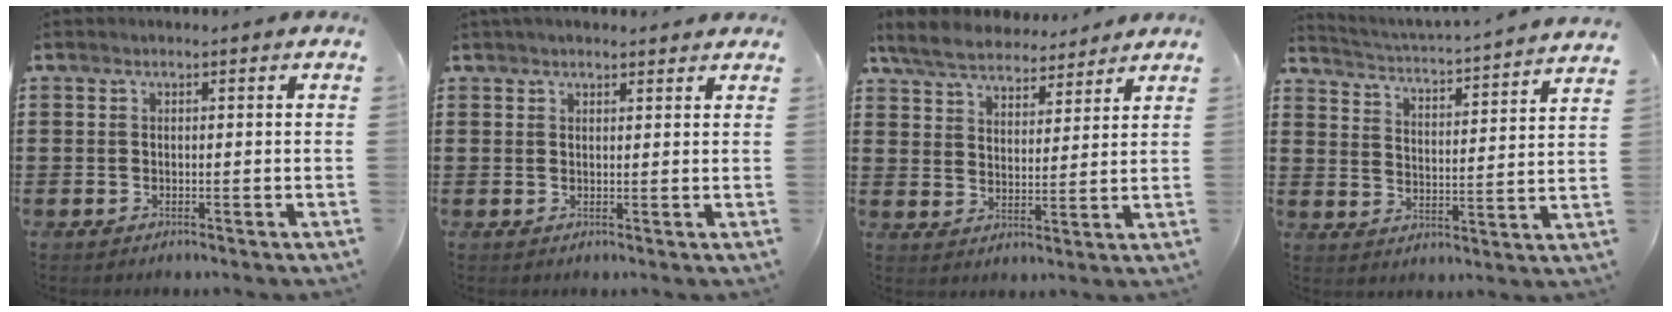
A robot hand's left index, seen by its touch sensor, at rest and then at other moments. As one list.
[{"total": 1.7, "force": [1.6, 0.4, 0.5], "torque": [-0.012, 0.004, 0.031]}, {"total": 6.3, "force": [5.8, 1.9, 1.8], "torque": [-0.061, -0.019, 0.104]}, {"total": 3.0, "force": [2.8, -0.8, 0.7], "torque": [-0.032, -0.035, 0.037]}]